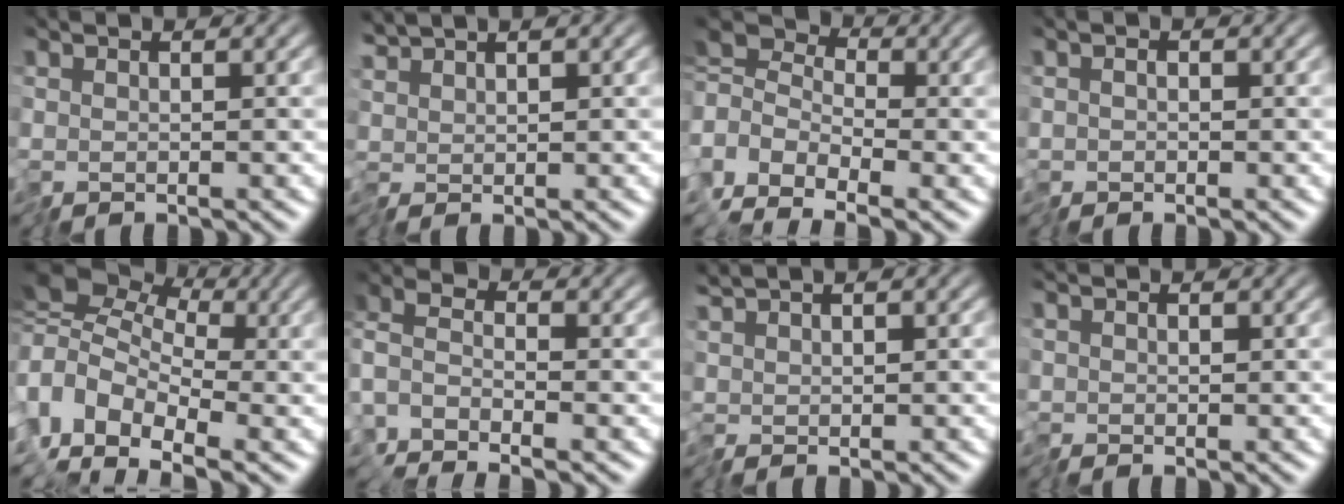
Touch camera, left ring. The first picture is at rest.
{"total": 1.5, "force": [1.4, 0.4, 0.3], "torque": [-0.013, 0.006, 0.029]}
{"total": 3.4, "force": [-2.4, 2.0, 1.5], "torque": [-0.031, 0.009, -0.070]}
{"total": 1.0, "force": [-0.5, 0.7, 0.6], "torque": [-0.013, -0.002, -0.012]}
{"total": 5.7, "force": [-1.1, 4.0, 3.9], "torque": [-0.080, -0.002, -0.039]}
{"total": 2.5, "force": [-2.0, 1.0, 1.2], "torque": [-0.031, 0.005, -0.056]}
{"total": 1.2, "force": [1.0, 0.4, 0.5], "torque": [-0.016, 0.006, 0.022]}
{"total": 0.5, "force": [0.4, 0.3, 0.0], "torque": [-0.002, 0.004, 0.005]}